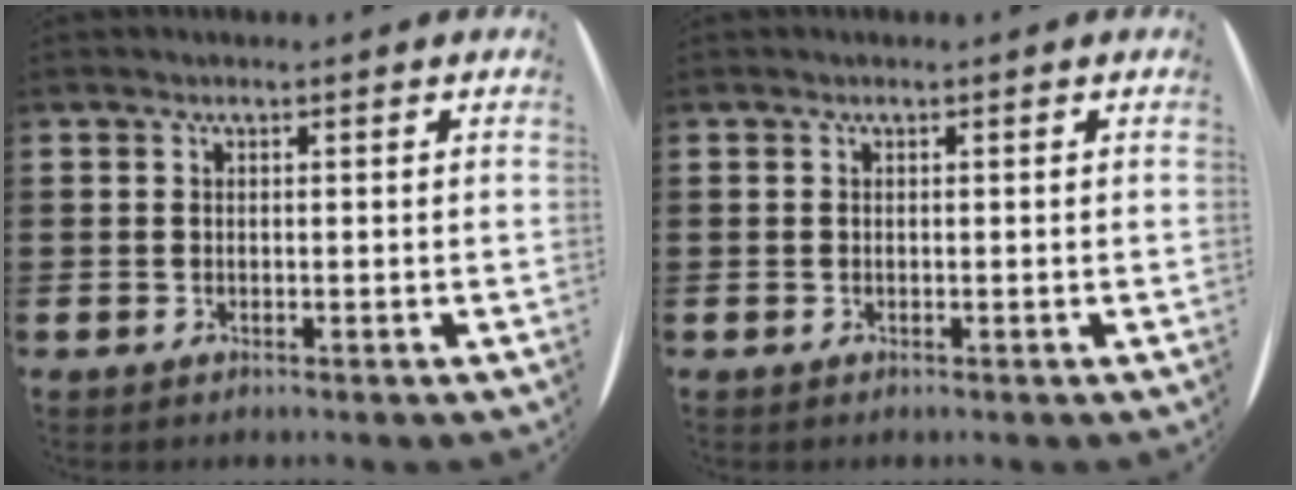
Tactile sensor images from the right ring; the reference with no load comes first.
{"total": 0.0}